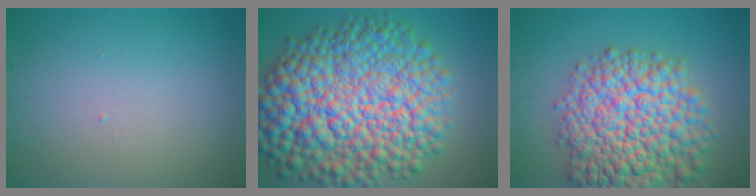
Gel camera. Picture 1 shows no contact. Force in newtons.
{"total": 16.7, "press": 16.7, "slide": 0.4}
{"total": 12.8, "press": 12.8, "slide": 0.5}